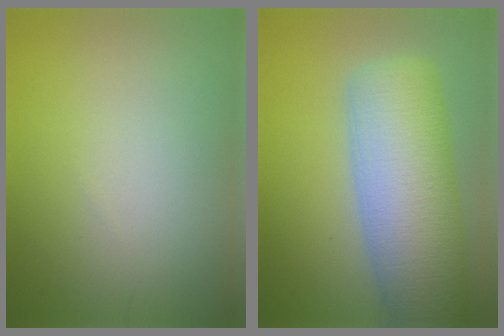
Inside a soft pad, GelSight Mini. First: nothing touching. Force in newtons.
{"total": 10.7, "press": 10.7, "slide": 0.7}